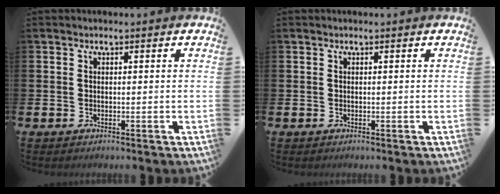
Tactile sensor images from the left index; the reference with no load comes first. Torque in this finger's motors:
{"motor_torque": [0.06, 0.06, -0.01, 0.00]}